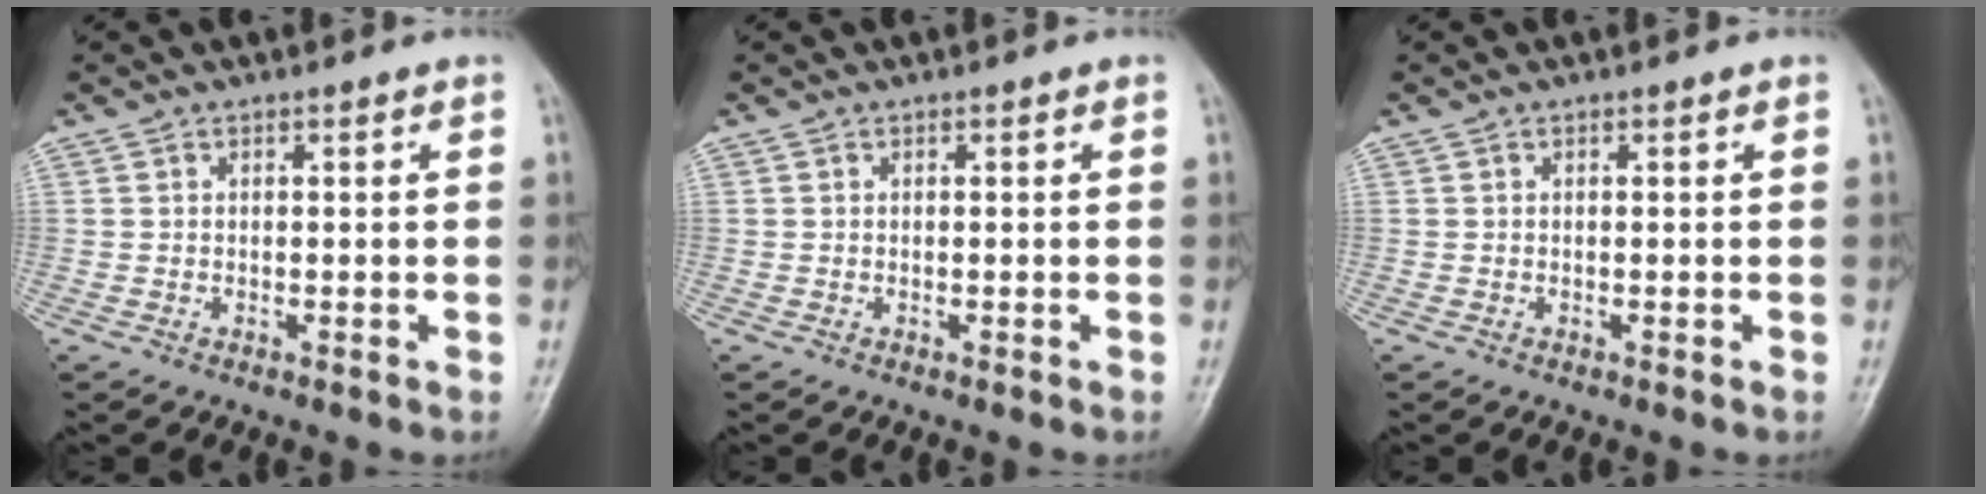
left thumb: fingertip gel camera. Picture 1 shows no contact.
{"total": 0.0}
{"total": 0.0}